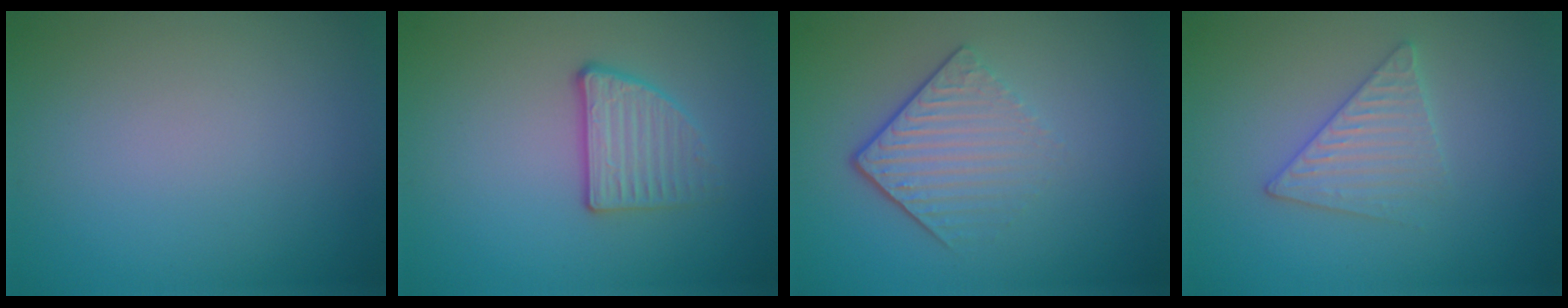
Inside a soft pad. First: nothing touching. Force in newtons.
{"total": 2.8, "press": 2.3, "slide": 1.5}
{"total": 4.2, "press": 2.7, "slide": 3.3}
{"total": 3.0, "press": 3.0, "slide": 0.3}